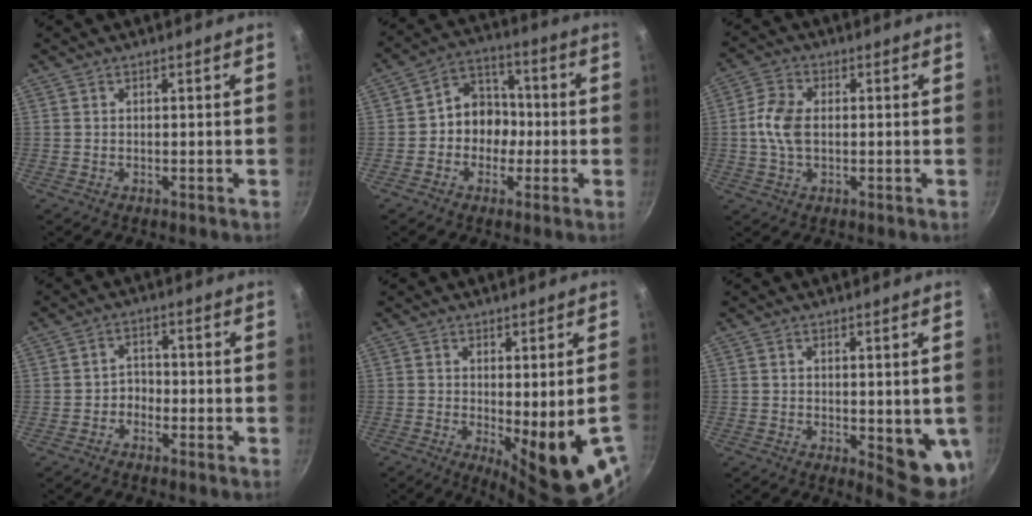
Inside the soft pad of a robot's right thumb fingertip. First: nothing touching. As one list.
[{"total": 9.1, "force": [-1.4, 7.8, 4.3], "torque": [-0.012, 0.035, -0.037]}, {"total": 7.0, "force": [-0.1, 4.5, 5.4], "torque": [-0.104, 0.015, -0.007]}, {"total": 2.5, "force": [-1.5, 1.8, 0.8], "torque": [0.005, 0.022, -0.030]}, {"total": 12.4, "force": [-2.5, 2.8, 11.8], "torque": [-0.144, -0.025, -0.022]}, {"total": 8.5, "force": [-0.3, 3.5, 7.7], "torque": [-0.075, -0.008, 0.004]}]